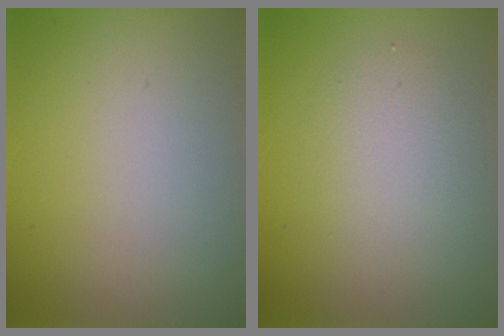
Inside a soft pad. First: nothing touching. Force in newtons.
{"total": 2.6, "press": 2.6, "slide": 0.2}